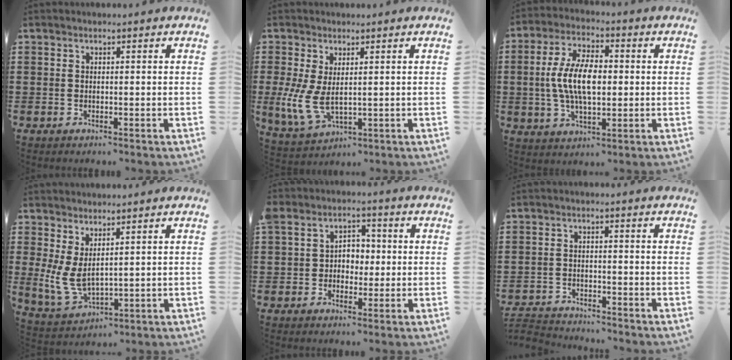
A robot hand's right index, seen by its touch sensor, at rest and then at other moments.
{"total": 6.6, "force": [0.7, 3.5, 5.5], "torque": [-0.140, -0.009, 0.012]}
{"total": 9.3, "force": [-0.1, 4.5, 8.2], "torque": [-0.179, 0.006, -0.009]}
{"total": 5.3, "force": [1.4, 2.8, 4.4], "torque": [-0.115, -0.009, 0.024]}
{"total": 4.4, "force": [-0.1, 4.0, 1.7], "torque": [-0.048, 0.017, -0.007]}
{"total": 2.9, "force": [-2.9, 0.4, -0.2], "torque": [-0.012, -0.002, -0.066]}